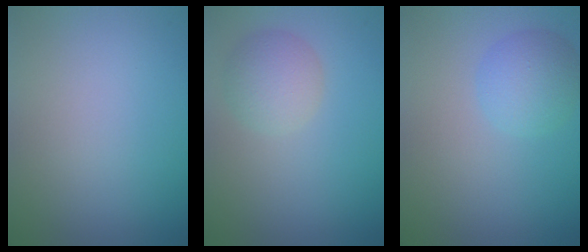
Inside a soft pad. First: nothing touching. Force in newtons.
{"total": 2.7, "press": 2.7, "slide": 0.2}
{"total": 3.2, "press": 3.2, "slide": 0.2}